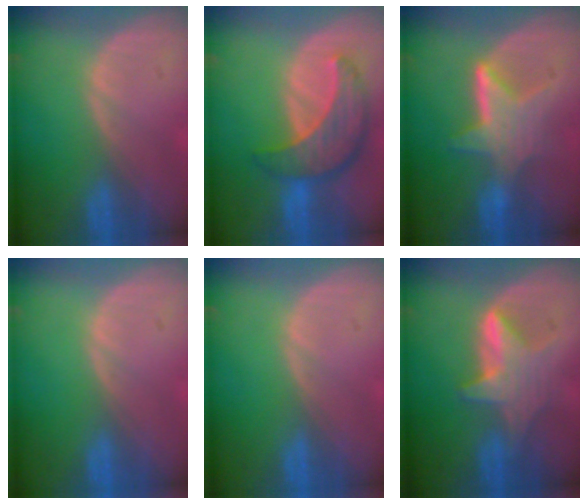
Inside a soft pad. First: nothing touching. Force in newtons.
{"total": 8.6, "press": 7.7, "slide": 3.8}
{"total": 6.4, "press": 6.0, "slide": 2.3}
{"total": 0.0}
{"total": 0.0}
{"total": 6.0, "press": 5.8, "slide": 1.2}